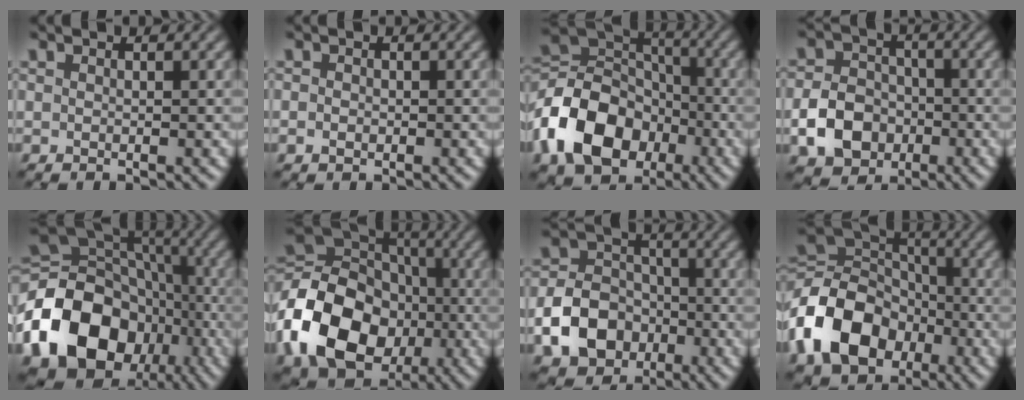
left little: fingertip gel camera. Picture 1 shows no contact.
{"total": 1.1, "force": [0.0, 0.9, 0.6], "torque": [-0.002, 0.005, -0.006]}
{"total": 12.6, "force": [-4.8, 9.0, 7.3], "torque": [-0.162, 0.000, -0.103]}
{"total": 5.9, "force": [-2.2, 4.6, 3.0], "torque": [-0.057, 0.001, -0.046]}
{"total": 21.7, "force": [-9.0, 16.7, 10.5], "torque": [-0.205, -0.031, -0.158]}
{"total": 15.6, "force": [-4.4, 12.0, 9.0], "torque": [-0.210, 0.001, -0.097]}
{"total": 7.6, "force": [-3.1, 5.8, 3.9], "torque": [-0.063, 0.000, -0.064]}
{"total": 12.7, "force": [-4.8, 9.3, 7.3], "torque": [-0.165, -0.003, -0.103]}